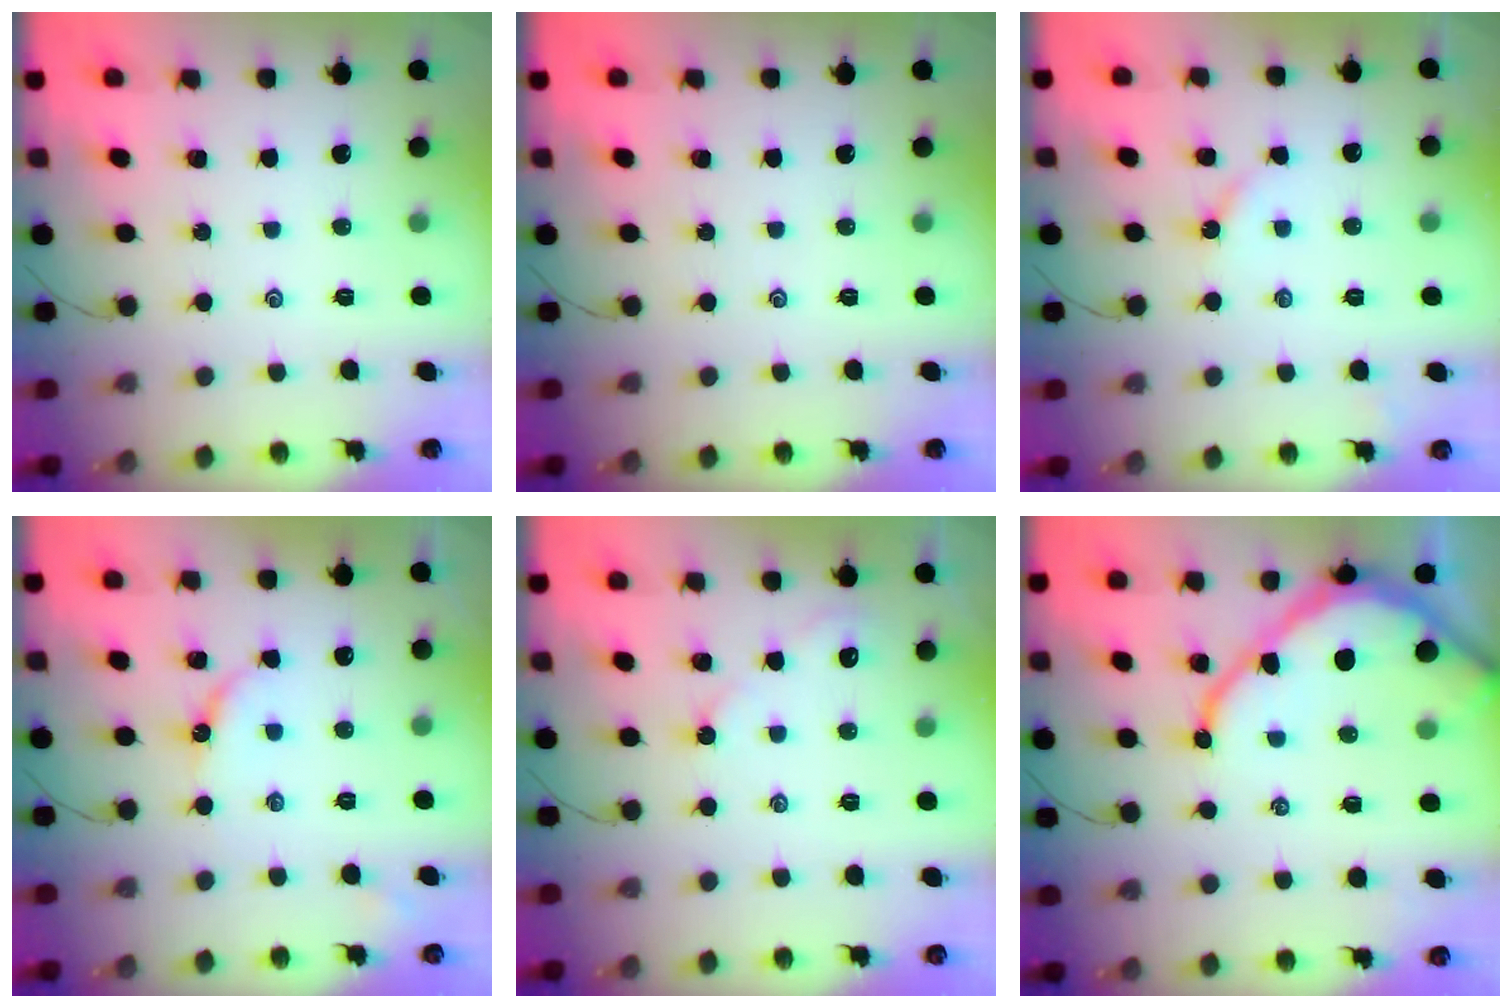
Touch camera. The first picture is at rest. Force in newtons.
{"total": 0.0}
{"total": 2.8, "press": 2.8, "slide": 0.3}
{"total": 6.0, "press": 6.0, "slide": 0.5}
{"total": 3.3, "press": 3.3, "slide": 0.4}
{"total": 12.3, "press": 12.2, "slide": 1.4}